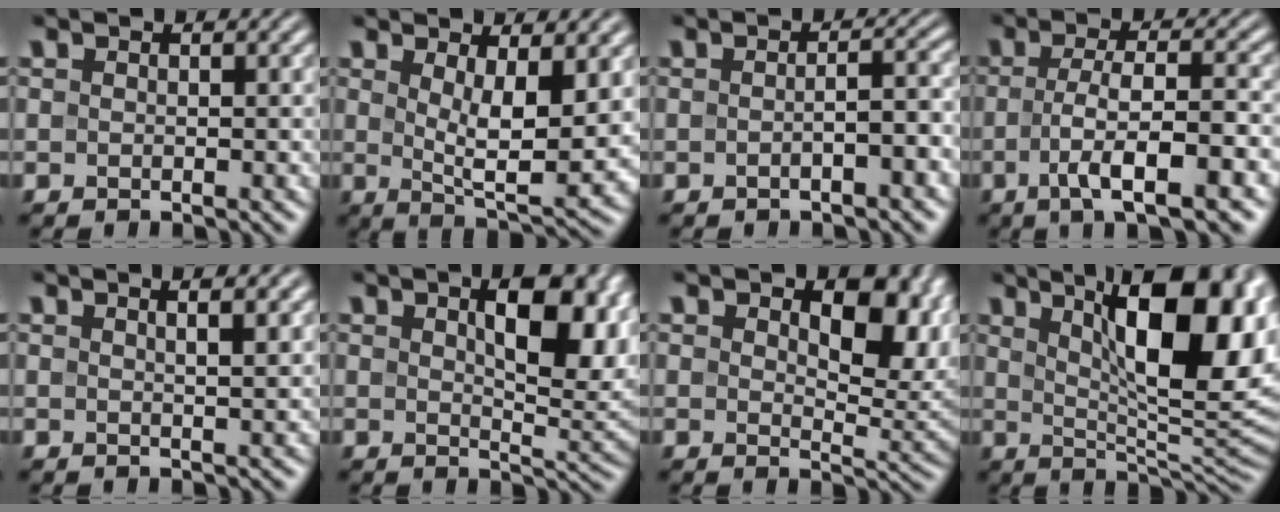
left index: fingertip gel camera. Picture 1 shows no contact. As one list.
[{"total": 6.5, "force": [1.6, 2.0, 6.0], "torque": [-0.103, -0.017, 0.034]}, {"total": 3.0, "force": [-0.8, 0.9, 2.7], "torque": [-0.027, 0.011, -0.012]}, {"total": 6.6, "force": [-2.2, 1.4, 6.1], "torque": [-0.102, 0.001, -0.040]}, {"total": 3.2, "force": [1.7, 1.1, 2.4], "torque": [-0.011, 0.011, 0.001]}, {"total": 9.1, "force": [2.7, 3.6, 7.9], "torque": [-0.110, 0.002, 0.046]}, {"total": 7.6, "force": [2.2, 4.1, 6.1], "torque": [-0.087, -0.007, 0.036]}, {"total": 13.9, "force": [4.7, 4.4, 12.2], "torque": [-0.155, 0.004, 0.075]}]